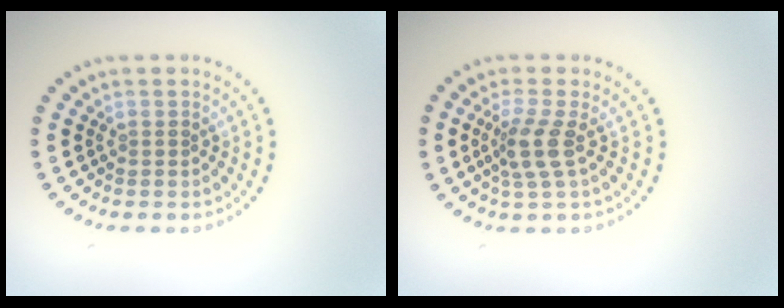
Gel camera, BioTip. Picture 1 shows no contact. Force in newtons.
{"total": 2.7, "press": 2.0, "slide": 1.8}